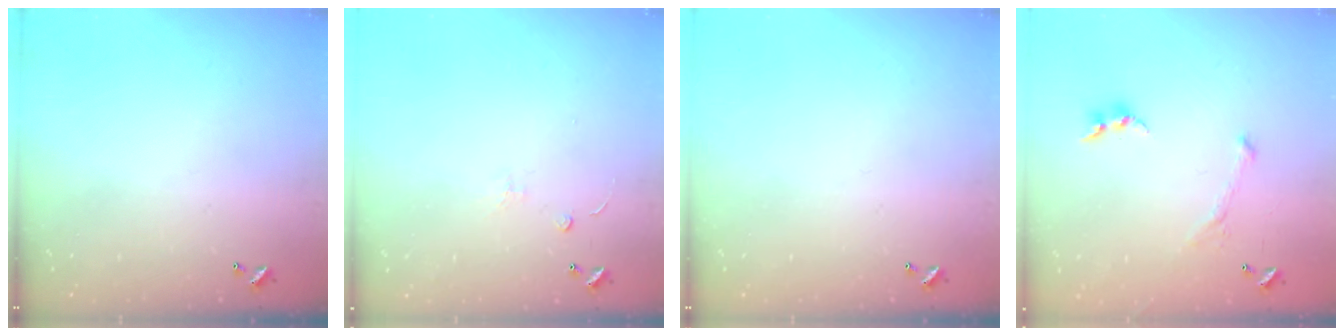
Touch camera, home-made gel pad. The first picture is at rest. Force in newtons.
{"total": 1.6, "press": 1.5, "slide": 0.4}
{"total": 0.0}
{"total": 3.8, "press": 3.7, "slide": 0.9}